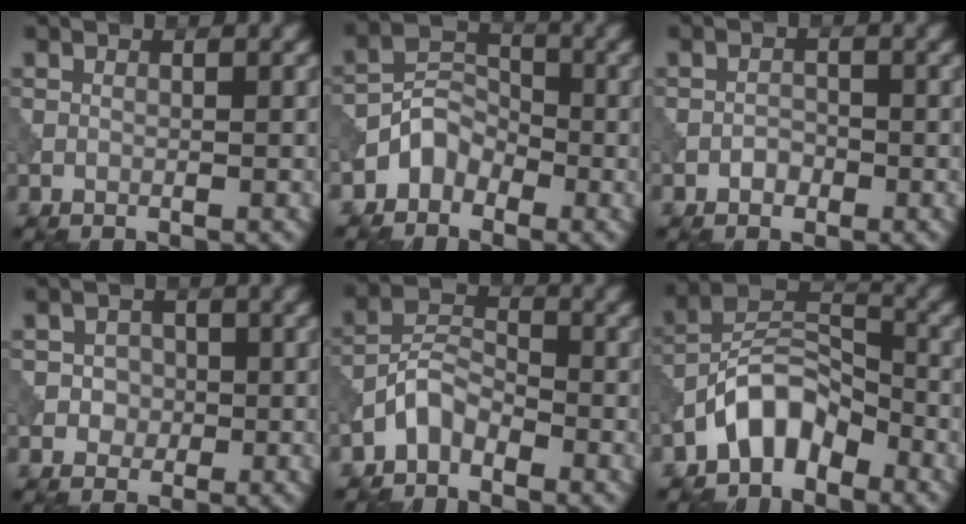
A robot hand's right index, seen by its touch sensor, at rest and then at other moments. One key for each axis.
{"total": 2.9, "fx": -1.9, "fy": 2.0, "fz": 0.9, "tx": -0.006, "ty": 0.013, "tz": -0.042}
{"total": 1.2, "fx": -0.6, "fy": 0.8, "fz": 0.5, "tx": -0.007, "ty": 0.002, "tz": -0.013}
{"total": 1.7, "fx": -0.1, "fy": 1.6, "fz": 0.6, "tx": 0.007, "ty": -0.002, "tz": -0.006}
{"total": 2.9, "fx": -2.1, "fy": 1.5, "fz": 1.3, "tx": -0.023, "ty": 0.015, "tz": -0.050}
{"total": 5.6, "fx": -3.7, "fy": 2.9, "fz": 3.0, "tx": -0.043, "ty": 0.018, "tz": -0.078}